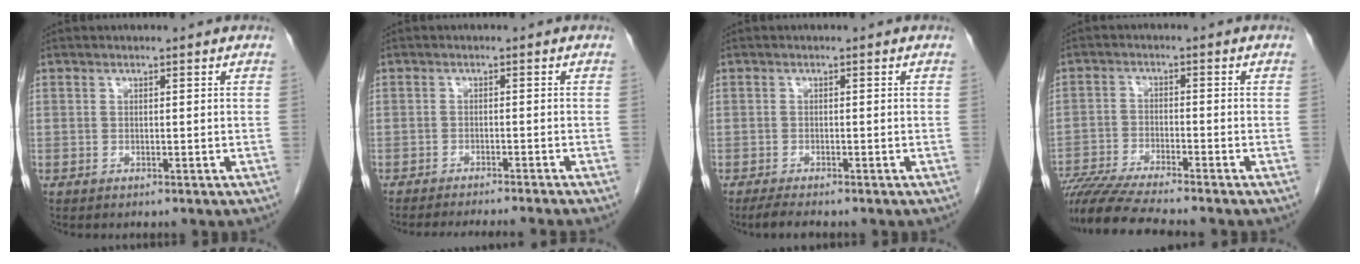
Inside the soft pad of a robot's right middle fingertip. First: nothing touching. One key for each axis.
{"total": 9.7, "fx": -8.8, "fy": -0.7, "fz": 4.1, "tx": -0.034, "ty": -0.020, "tz": -0.120}
{"total": 2.5, "fx": -2.1, "fy": 0.2, "fz": 1.3, "tx": -0.030, "ty": -0.008, "tz": -0.035}
{"total": 10.8, "fx": -9.5, "fy": -0.6, "fz": 4.9, "tx": -0.080, "ty": -0.025, "tz": -0.162}